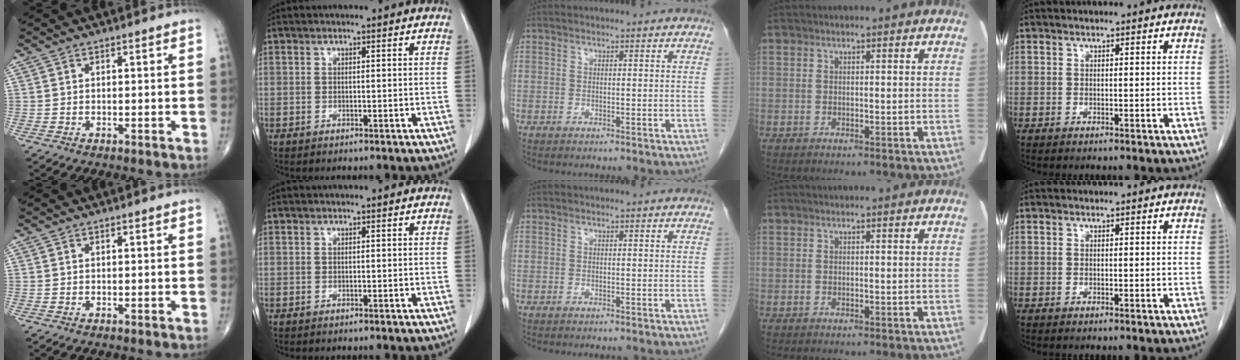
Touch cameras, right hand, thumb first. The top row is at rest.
{}